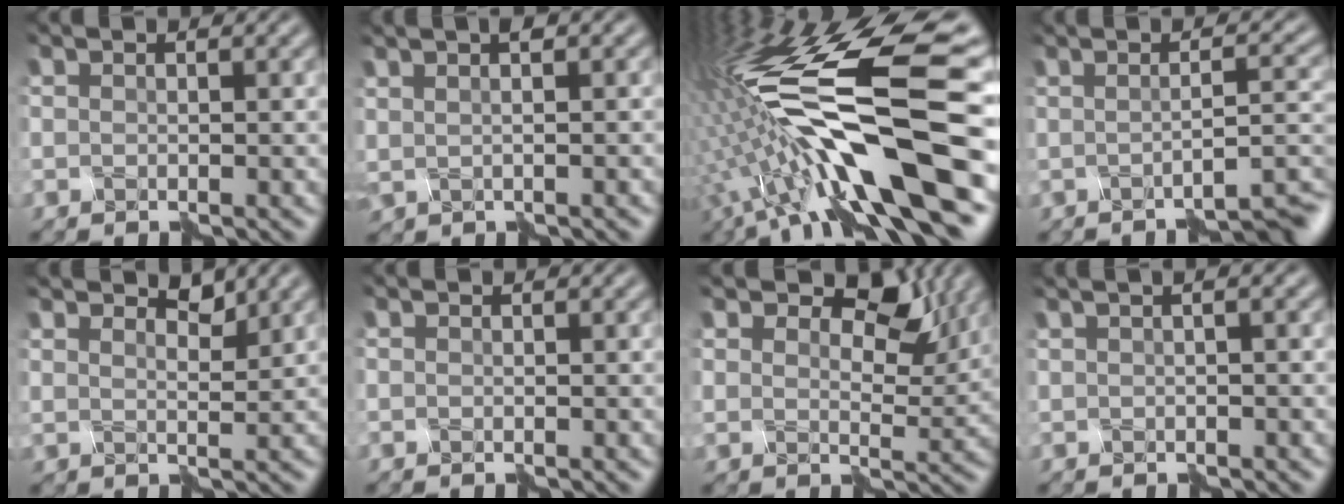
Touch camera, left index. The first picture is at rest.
{"total": 1.0, "force": [0.5, -0.8, 0.5], "torque": [-0.012, 0.000, 0.018]}
{"total": 15.2, "force": [-3.7, 2.6, 14.5], "torque": [-0.266, 0.026, -0.054]}
{"total": 4.2, "force": [-2.6, -0.5, 3.3], "torque": [-0.032, 0.001, -0.037]}
{"total": 1.6, "force": [1.5, -0.5, 0.1], "torque": [-0.008, -0.002, 0.028]}
{"total": 0.0}
{"total": 7.2, "force": [4.8, 3.2, 4.3], "torque": [-0.074, 0.009, 0.065]}
{"total": 1.0, "force": [-0.1, -0.9, 0.2], "torque": [-0.002, 0.006, 0.007]}